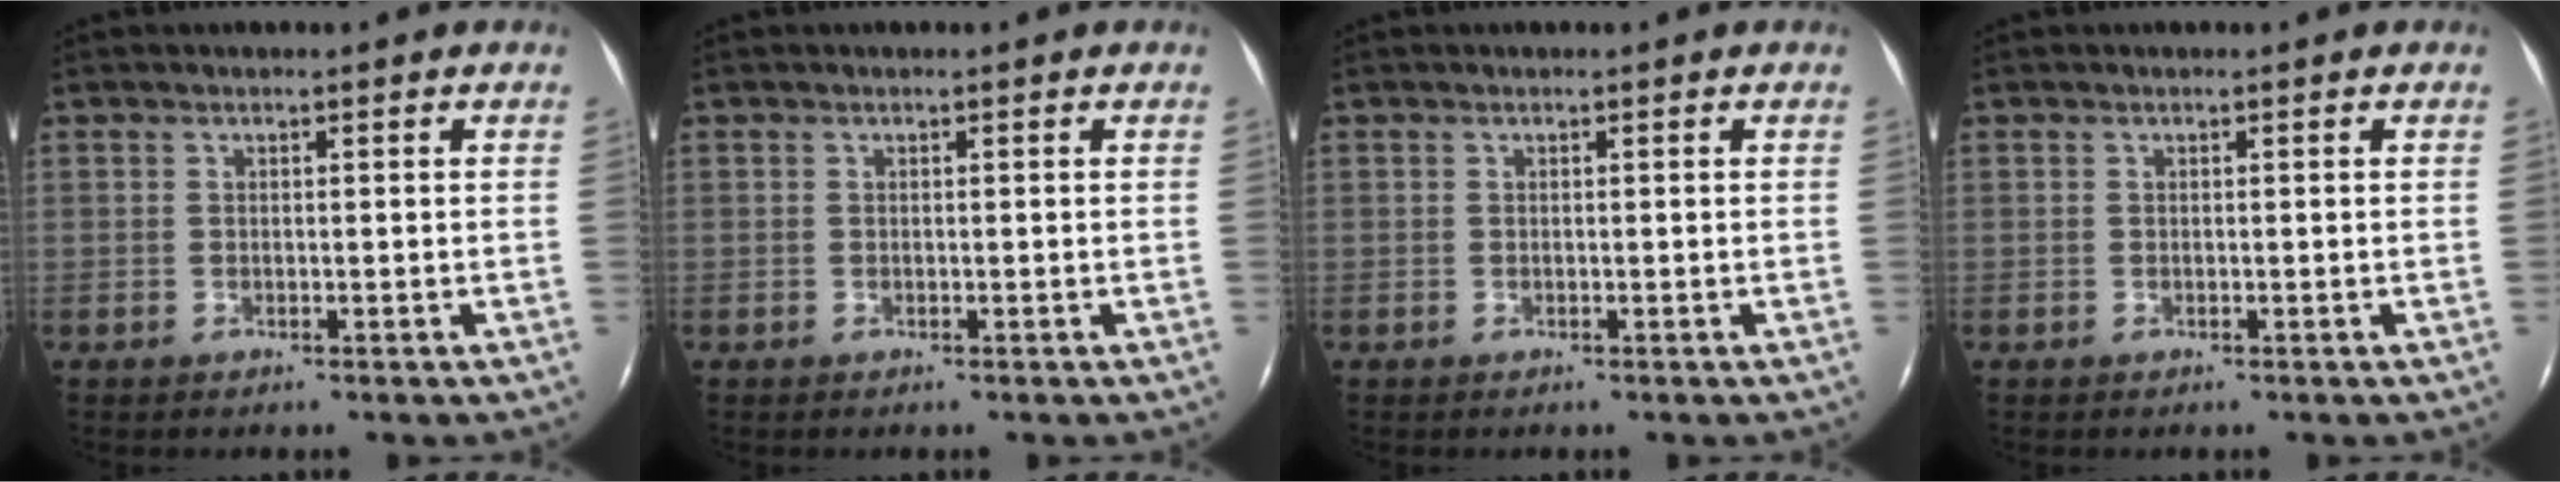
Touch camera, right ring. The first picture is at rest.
{"total": 0.0}
{"total": 0.0}
{"total": 0.0}